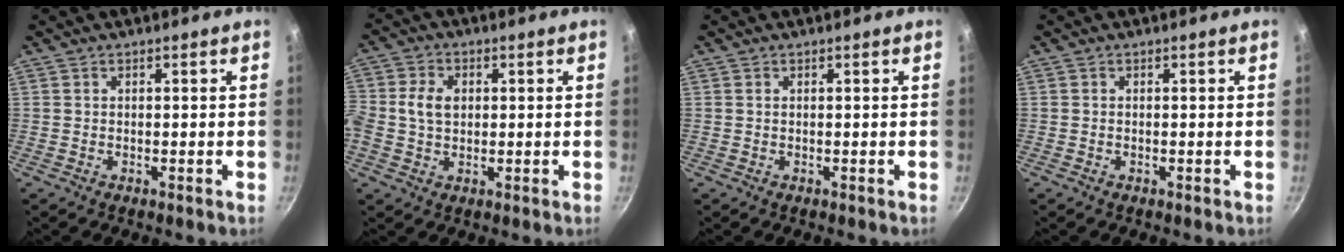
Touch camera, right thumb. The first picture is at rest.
{"total": 6.1, "force": [0.5, 4.7, 4.0], "torque": [-0.065, 0.010, 0.001]}
{"total": 0.0}
{"total": 0.0}